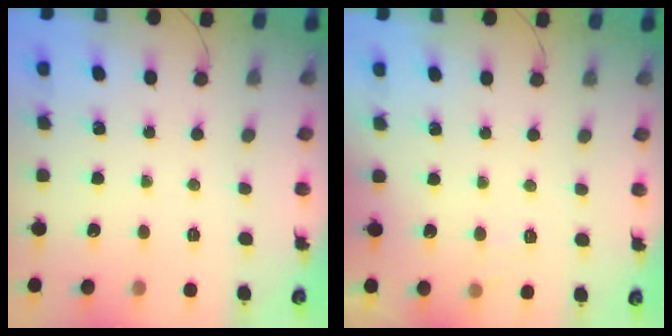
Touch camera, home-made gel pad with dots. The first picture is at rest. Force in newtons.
{"total": 3.1, "press": 2.5, "slide": 1.8}